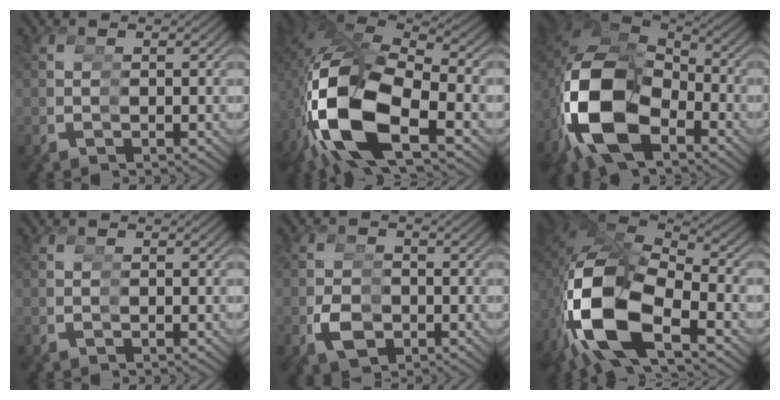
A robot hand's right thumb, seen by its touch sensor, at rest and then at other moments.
{"total": 17.6, "force": [-1.2, 11.8, 12.9], "torque": [-0.326, -0.037, 0.007]}
{"total": 16.0, "force": [-2.6, 11.3, 11.1], "torque": [-0.282, -0.027, -0.023]}
{"total": 0.0}
{"total": 3.9, "force": [-1.7, 3.3, 1.2], "torque": [-0.045, -0.023, -0.010]}
{"total": 15.8, "force": [-0.8, 11.0, 11.4], "torque": [-0.302, -0.032, 0.009]}